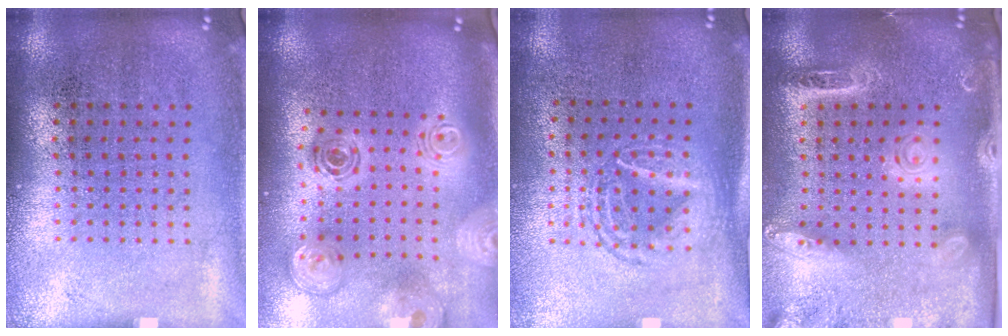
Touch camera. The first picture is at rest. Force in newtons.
{"total": 2.1, "press": 1.8, "slide": 1.1}
{"total": 1.6, "press": 1.3, "slide": 0.8}
{"total": 2.6, "press": 2.0, "slide": 1.7}